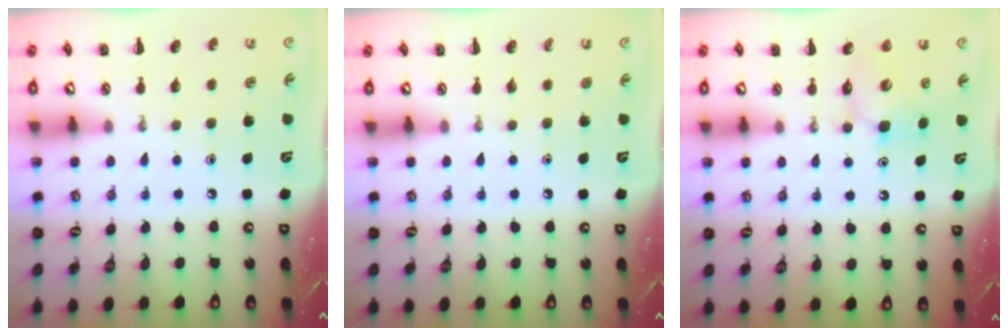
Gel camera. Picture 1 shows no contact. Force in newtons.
{"total": 0.0}
{"total": 5.1, "press": 5.0, "slide": 1.0}